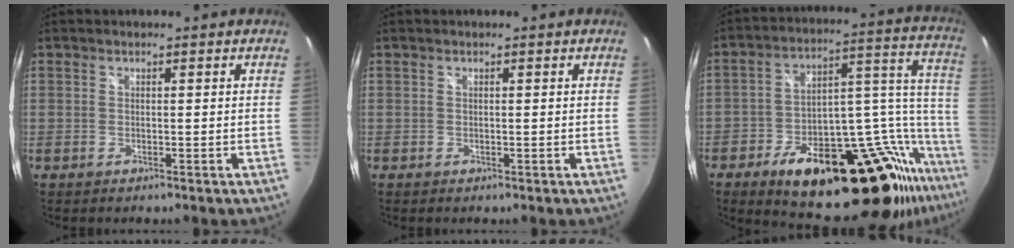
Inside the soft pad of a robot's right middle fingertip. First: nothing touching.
{"total": 0.0}
{"total": 31.0, "force": [-18.4, 9.8, 23.0], "torque": [-0.291, 0.019, -0.269]}